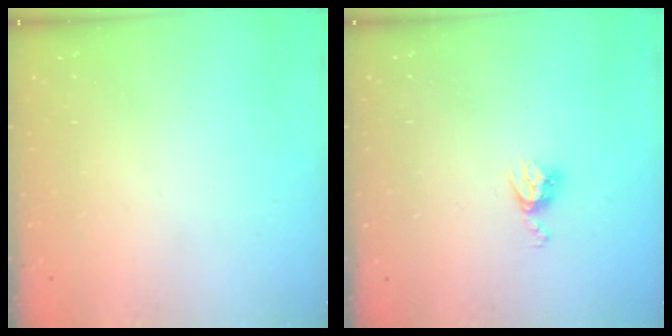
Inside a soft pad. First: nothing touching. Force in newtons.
{"total": 5.6, "press": 5.6, "slide": 0.5}